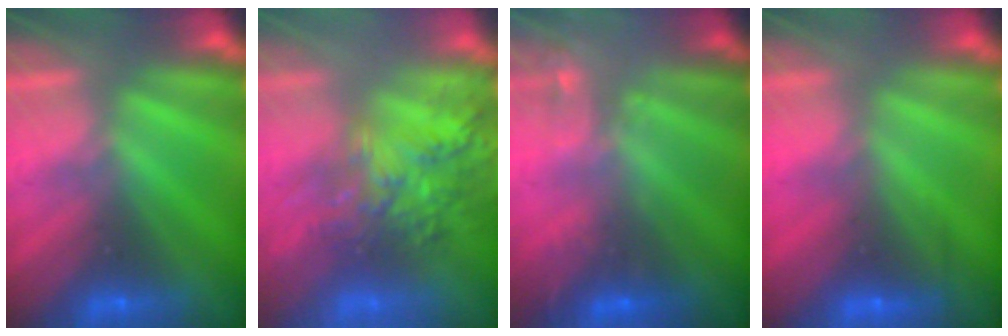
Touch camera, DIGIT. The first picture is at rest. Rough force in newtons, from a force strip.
{"total": 6.5}
{"total": 2.1}
{"total": 2.3}